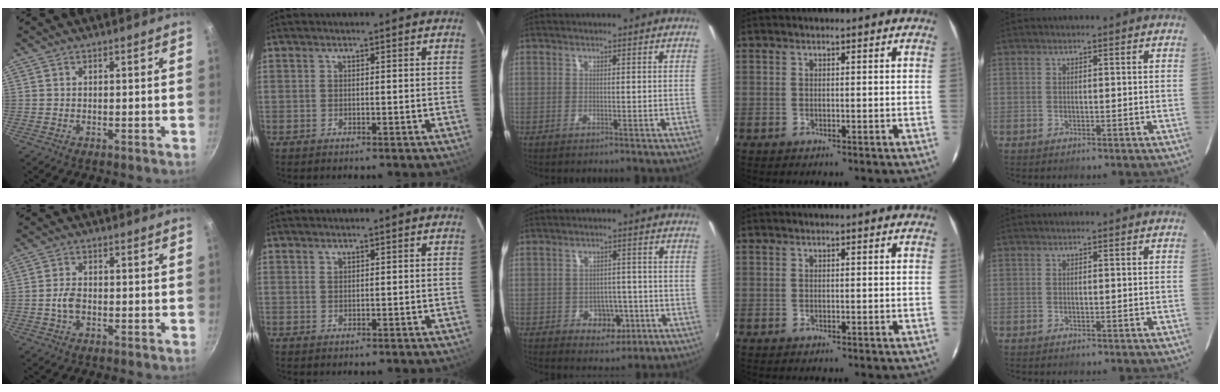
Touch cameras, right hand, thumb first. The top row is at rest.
{"thumb": {"total": 3.3, "force": [-0.8, 2.1, 2.5], "torque": [-0.049, 0.012, -0.017]}, "middle": {"total": 5.8, "force": [-2.3, 4.7, 2.5], "torque": [-0.049, 0.005, -0.018]}}